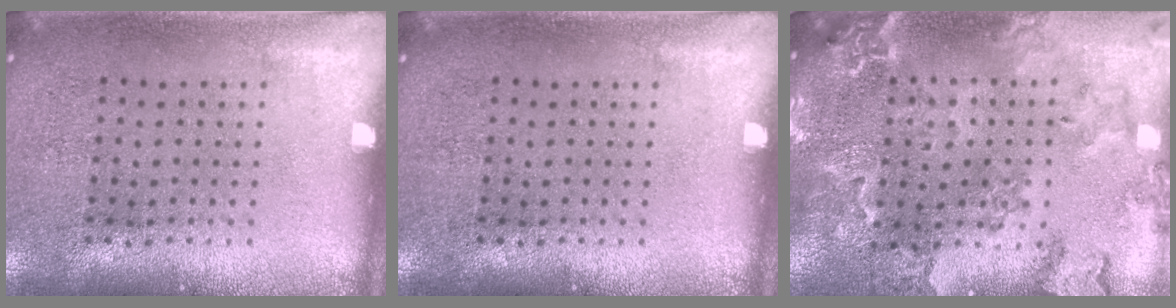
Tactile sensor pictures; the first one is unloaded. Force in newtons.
{"total": 0.0}
{"total": 1.8, "press": 1.8, "slide": 0.3}